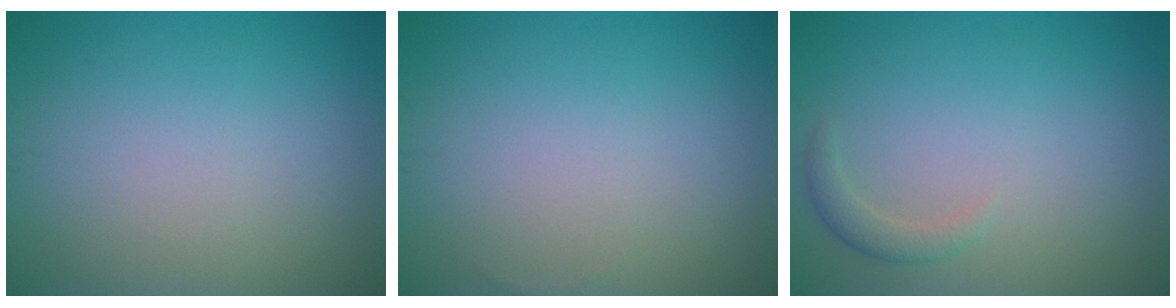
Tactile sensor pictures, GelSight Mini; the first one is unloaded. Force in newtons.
{"total": 0.0}
{"total": 1.5, "press": 1.5, "slide": 0.1}